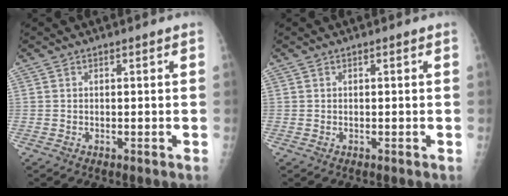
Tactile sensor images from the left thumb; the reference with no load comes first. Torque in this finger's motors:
{"motor_torque": [0.00, 0.00, -0.02, -0.01, 0.00]}